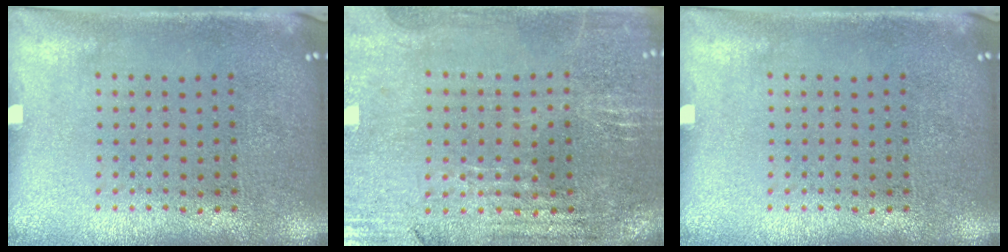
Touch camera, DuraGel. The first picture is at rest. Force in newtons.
{"total": 1.8, "press": 1.7, "slide": 0.4}
{"total": 0.0}